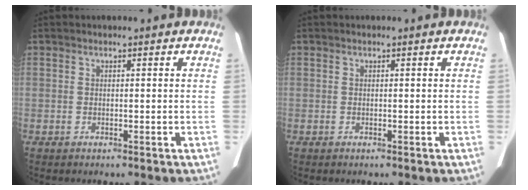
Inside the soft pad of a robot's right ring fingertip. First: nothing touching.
{"total": 0.0}